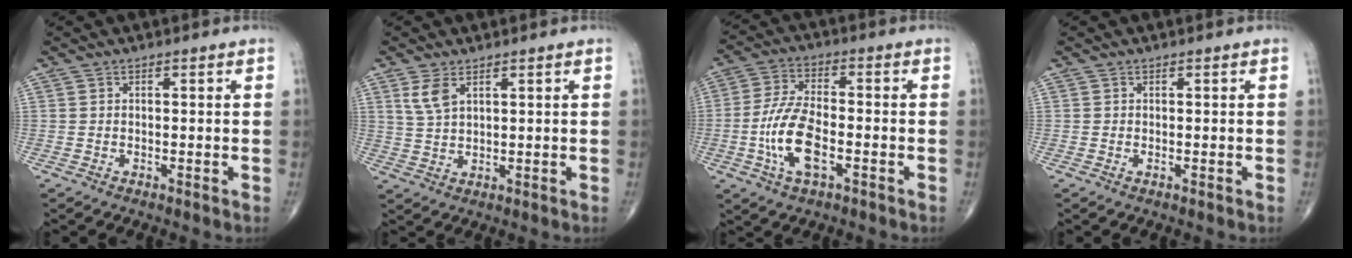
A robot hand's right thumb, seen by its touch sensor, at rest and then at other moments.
{"total": 4.1, "force": [2.2, 1.9, 2.9], "torque": [-0.060, -0.005, 0.052]}
{"total": 10.9, "force": [-3.1, 4.8, 9.3], "torque": [-0.189, 0.014, -0.063]}
{"total": 0.0}